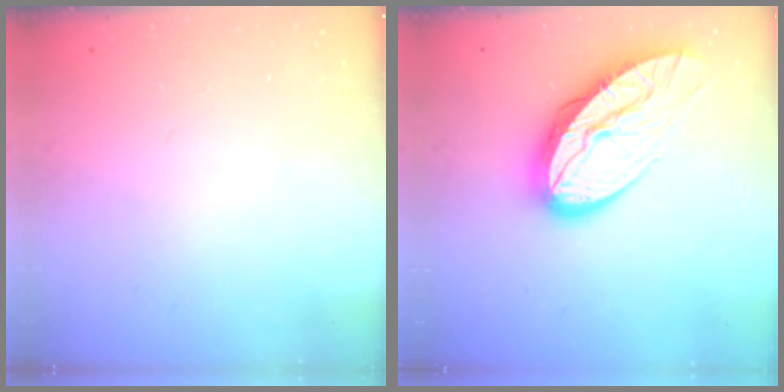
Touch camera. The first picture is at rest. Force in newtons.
{"total": 14.7, "press": 14.6, "slide": 1.4}